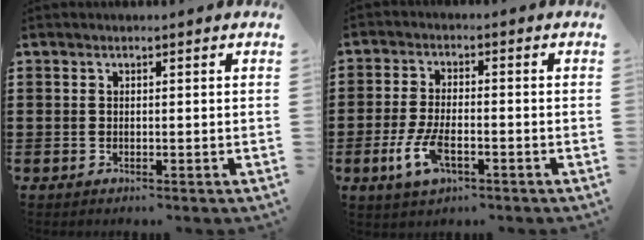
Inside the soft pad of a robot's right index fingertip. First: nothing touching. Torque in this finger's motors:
{"motor_torque": [2.14, 0.00, 0.35, 0.09]}